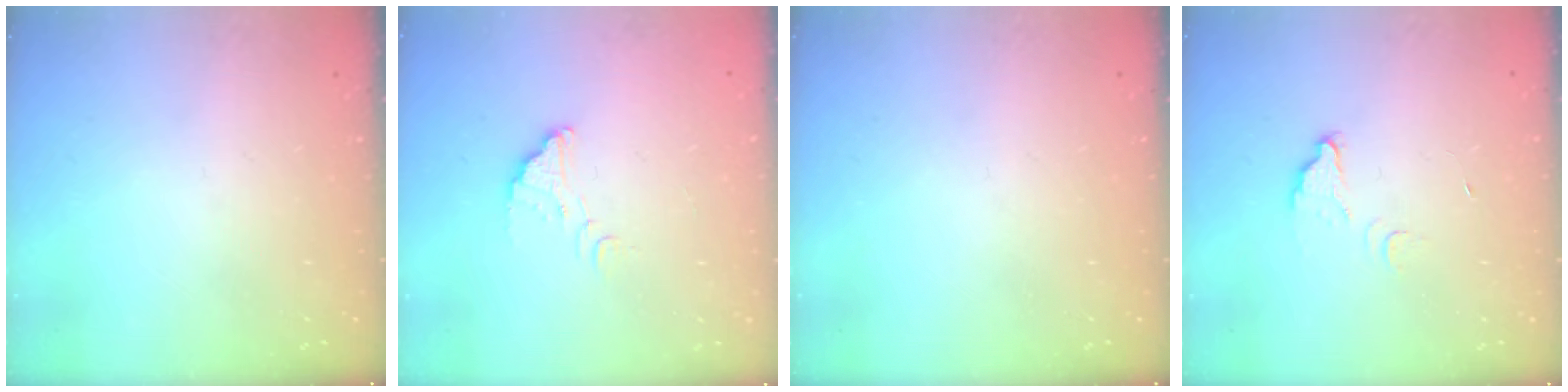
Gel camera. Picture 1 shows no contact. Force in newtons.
{"total": 3.0, "press": 3.0, "slide": 0.1}
{"total": 0.0}
{"total": 3.7, "press": 3.7, "slide": 0.3}